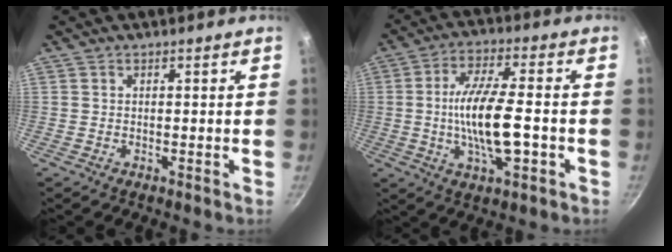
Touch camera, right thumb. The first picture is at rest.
{"total": 13.6, "force": [-2.0, 4.4, 12.7], "torque": [-0.228, 0.012, -0.041]}